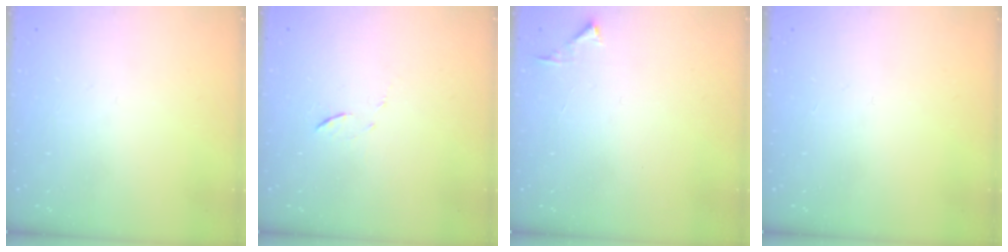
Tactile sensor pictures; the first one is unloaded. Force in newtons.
{"total": 5.5, "press": 5.4, "slide": 0.7}
{"total": 2.8, "press": 2.8, "slide": 0.3}
{"total": 0.0}